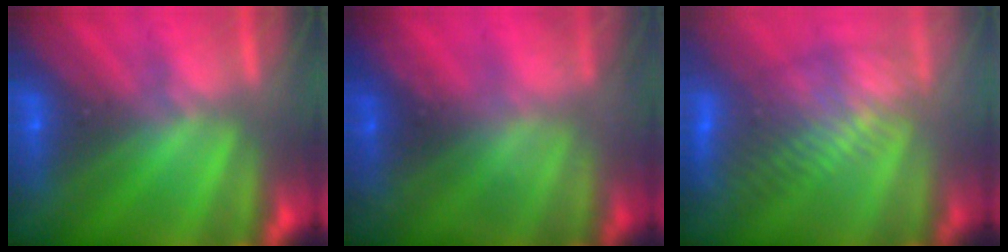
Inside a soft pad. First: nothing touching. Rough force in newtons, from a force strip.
{"total": 1.5}
{"total": 4.7}